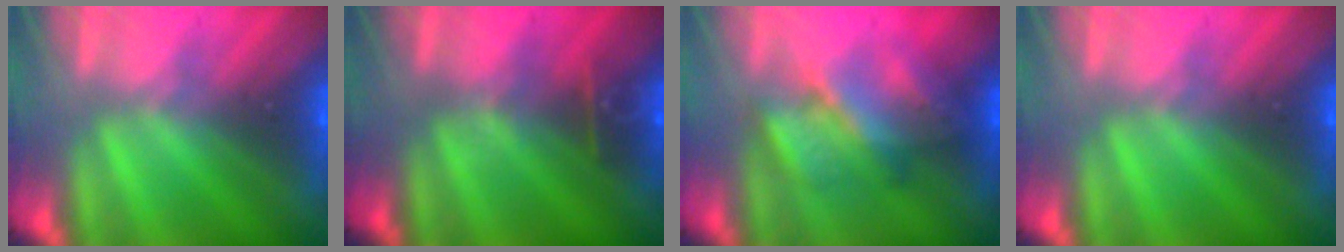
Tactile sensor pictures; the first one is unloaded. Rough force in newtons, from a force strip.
{"total": 2.8}
{"total": 4.5}
{"total": 0.0}